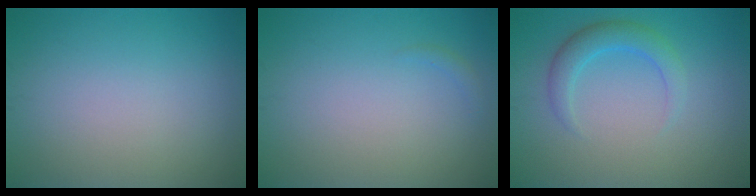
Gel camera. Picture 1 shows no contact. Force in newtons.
{"total": 0.5, "press": 0.5, "slide": 0.1}
{"total": 2.8, "press": 2.8, "slide": 0.2}